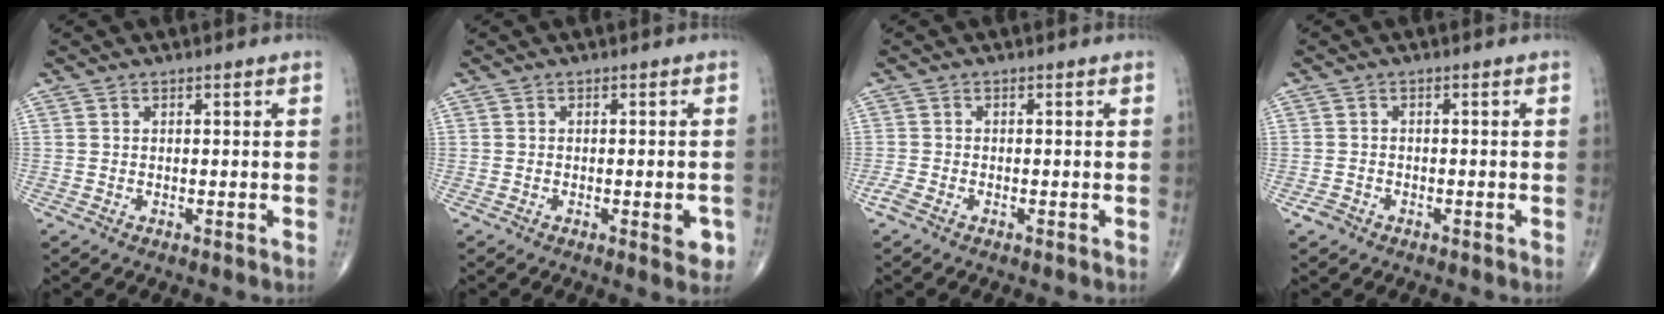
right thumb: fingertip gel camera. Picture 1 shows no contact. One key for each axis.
{"total": 3.5, "fx": -1.2, "fy": 1.2, "fz": 3.1, "tx": -0.025, "ty": 0.001, "tz": -0.013}
{"total": 1.8, "fx": -1.2, "fy": 0.7, "fz": 1.1, "tx": -0.031, "ty": -0.001, "tz": -0.027}
{"total": 1.7, "fx": -1.1, "fy": 1.2, "fz": 0.4, "tx": -0.007, "ty": 0.007, "tz": -0.020}